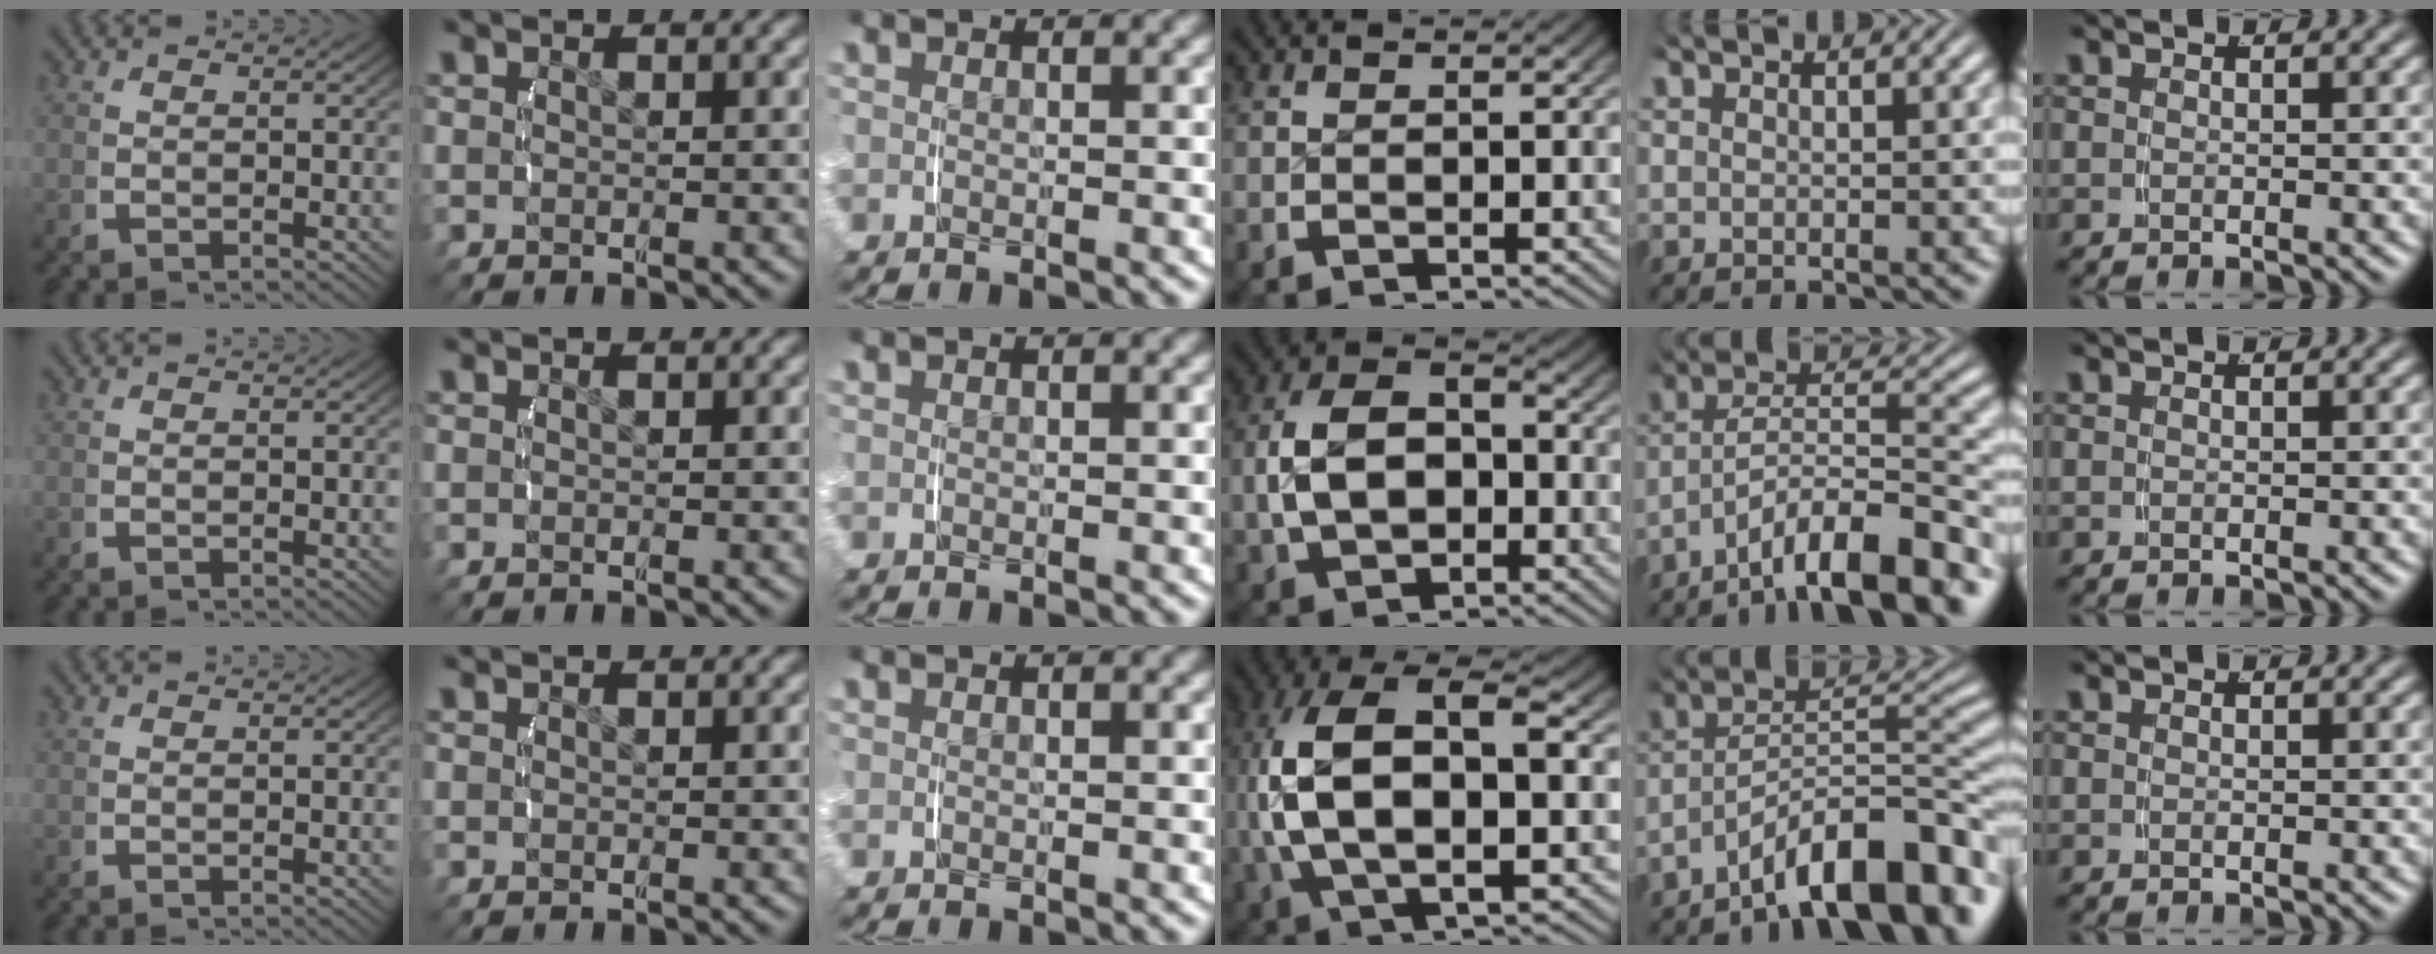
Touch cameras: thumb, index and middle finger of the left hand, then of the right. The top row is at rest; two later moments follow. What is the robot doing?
{"motion": "lift_and_place", "object": "pen bag"}